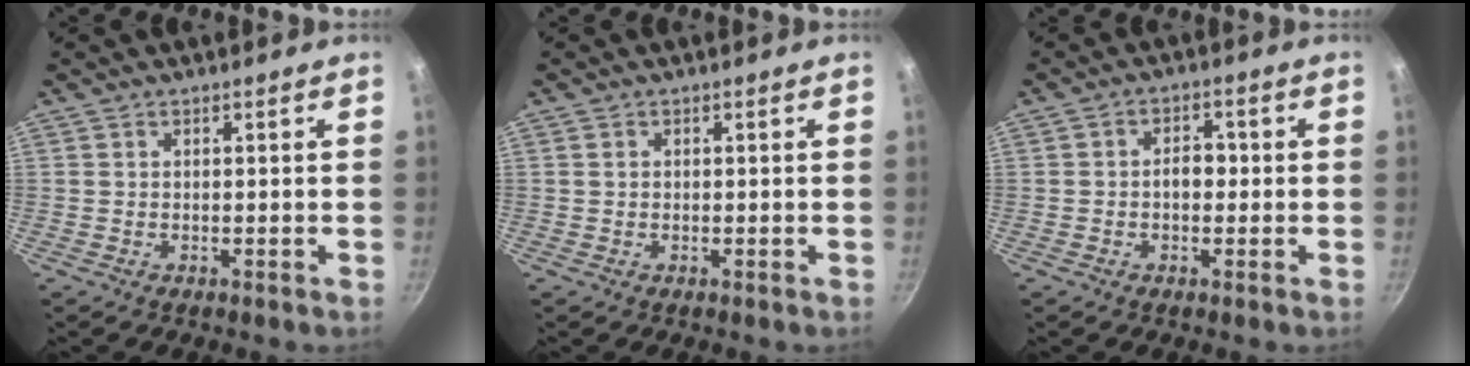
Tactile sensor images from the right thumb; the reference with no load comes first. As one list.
[{"total": 1.1, "force": [0.4, 0.9, 0.5], "torque": [-0.007, 0.003, 0.006]}, {"total": 3.8, "force": [-0.3, 2.7, 2.7], "torque": [-0.019, 0.014, -0.009]}]